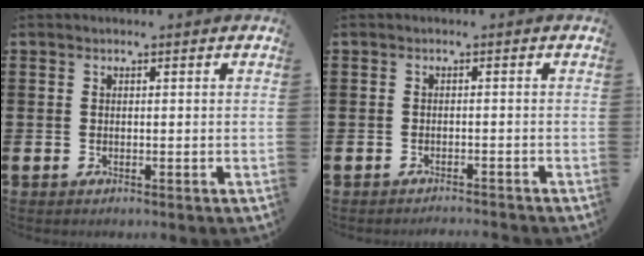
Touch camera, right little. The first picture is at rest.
{"total": 1.0, "force": [-0.9, -0.2, 0.0], "torque": [0.000, 0.001, -0.020]}